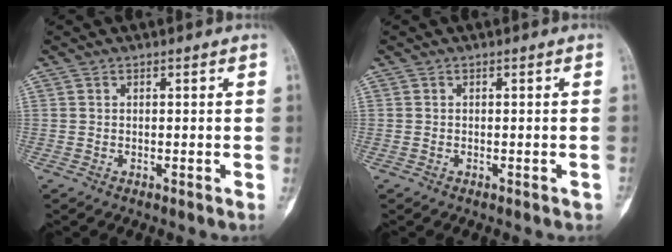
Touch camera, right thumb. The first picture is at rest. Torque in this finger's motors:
{"motor_torque": [0.23, 0.16, 0.09, 0.09, 0.00]}